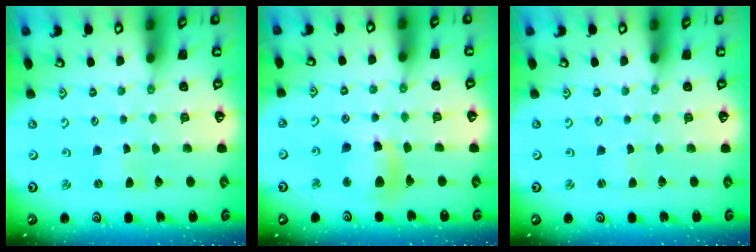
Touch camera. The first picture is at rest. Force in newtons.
{"total": 11.4, "press": 11.3, "slide": 1.5}
{"total": 0.0}